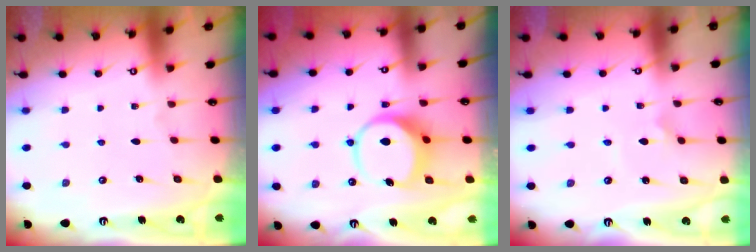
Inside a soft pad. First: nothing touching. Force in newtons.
{"total": 8.2, "press": 8.2, "slide": 1.1}
{"total": 2.1, "press": 2.1, "slide": 0.1}